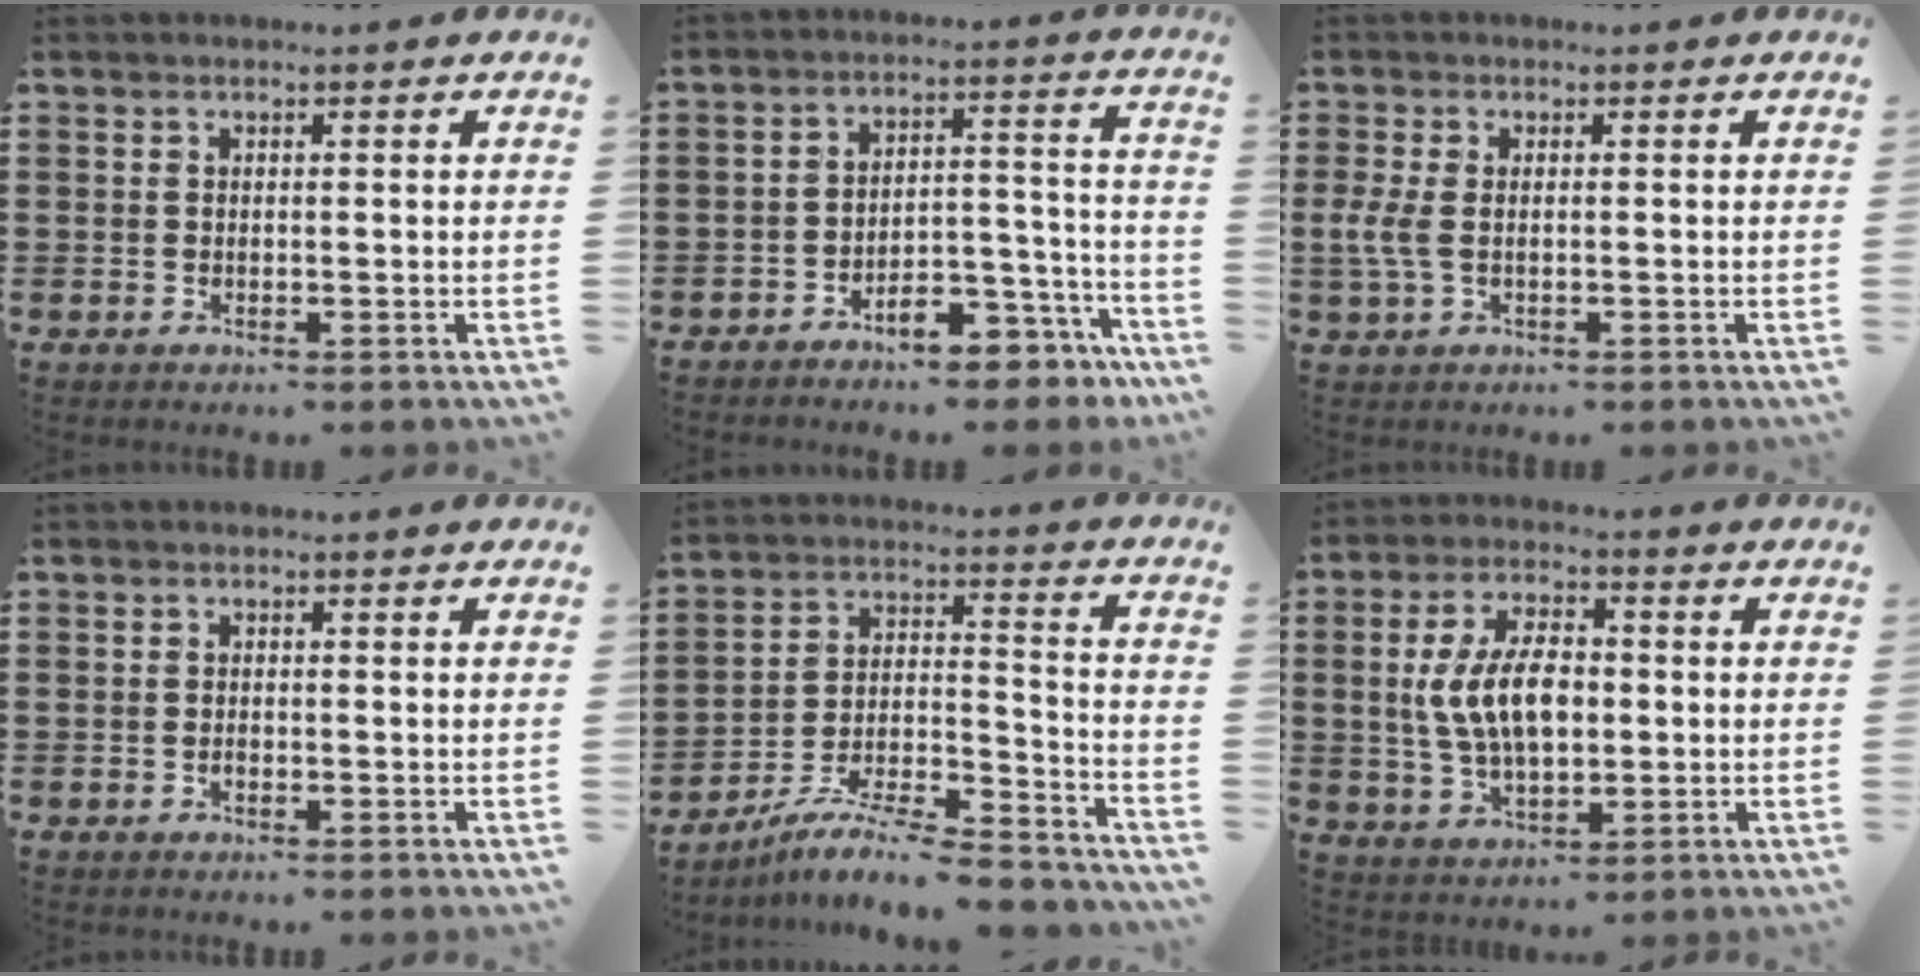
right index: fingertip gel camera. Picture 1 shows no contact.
{"total": 7.0, "force": [-6.5, 1.8, 2.1], "torque": [-0.028, 0.018, -0.123]}
{"total": 3.2, "force": [-0.5, 1.5, 2.8], "torque": [-0.075, -0.007, -0.015]}
{"total": 0.7, "force": [-0.5, 0.3, 0.3], "torque": [-0.008, -0.002, -0.008]}
{"total": 8.8, "force": [-8.0, 0.7, 3.7], "torque": [-0.064, 0.006, -0.158]}
{"total": 9.3, "force": [0.1, 4.9, 7.9], "torque": [-0.176, 0.006, -0.004]}